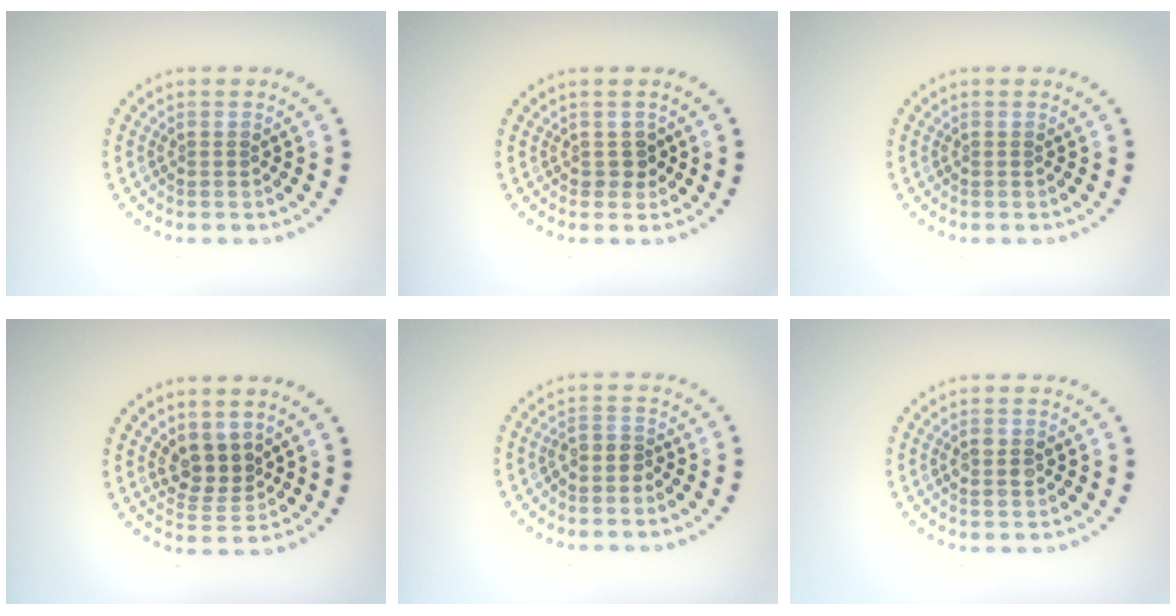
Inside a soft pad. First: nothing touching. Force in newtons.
{"total": 1.1, "press": 1.0, "slide": 0.5}
{"total": 0.0}
{"total": 2.9, "press": 2.5, "slide": 1.5}
{"total": 1.4, "press": 1.0, "slide": 0.9}
{"total": 1.5, "press": 1.5, "slide": 0.2}